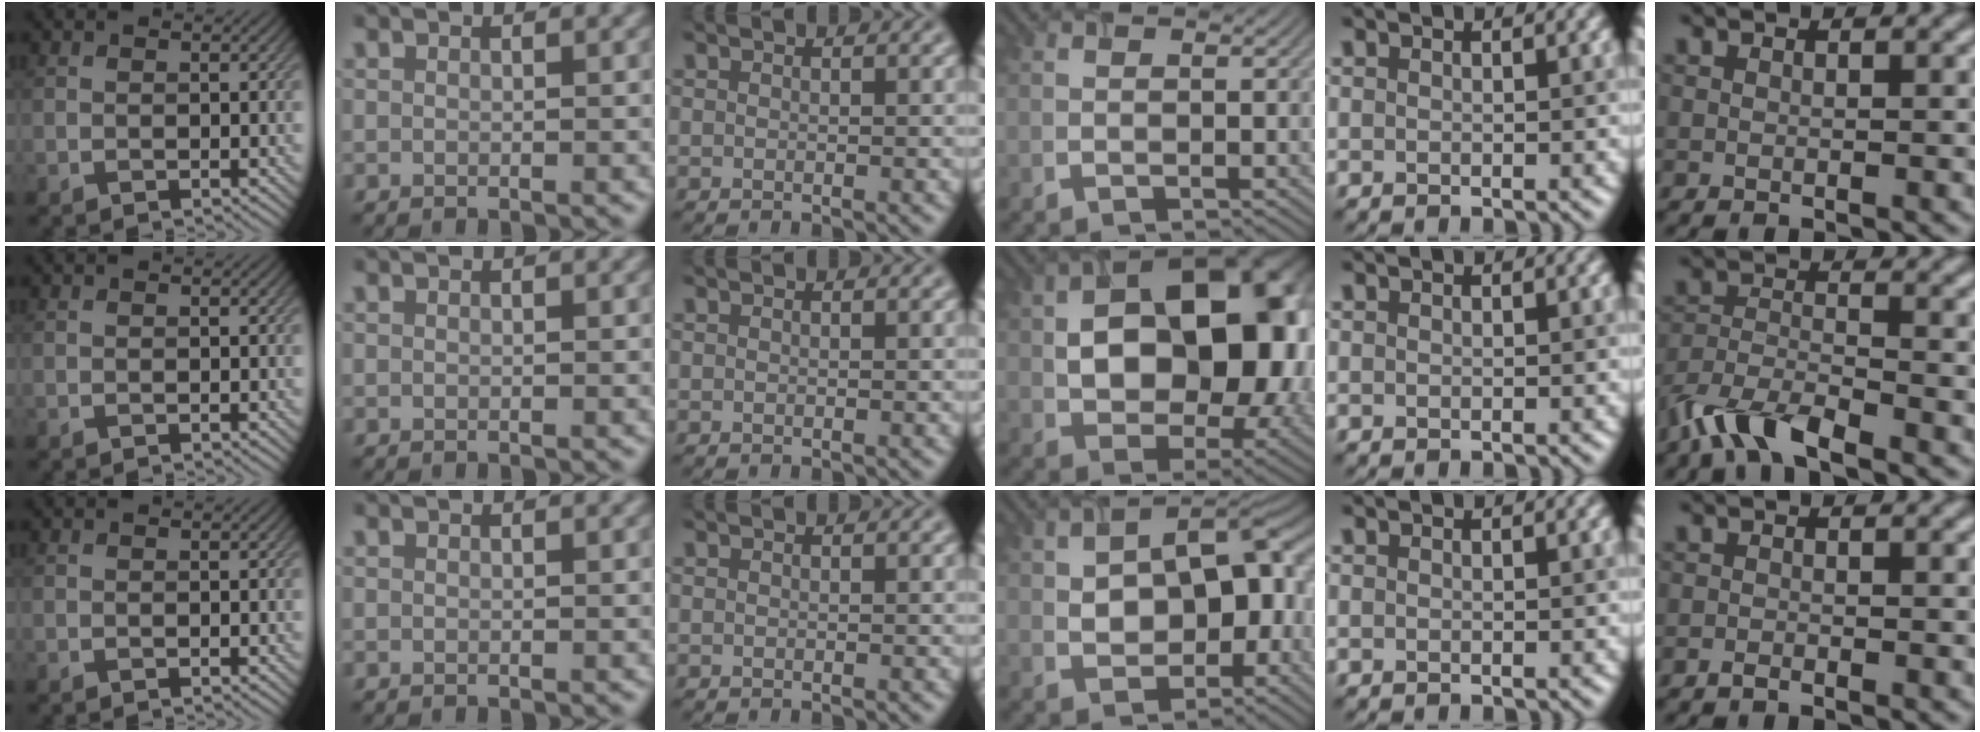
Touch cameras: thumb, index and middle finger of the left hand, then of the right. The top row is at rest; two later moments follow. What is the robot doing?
{"motion": "lift_and_place", "object": "timer"}